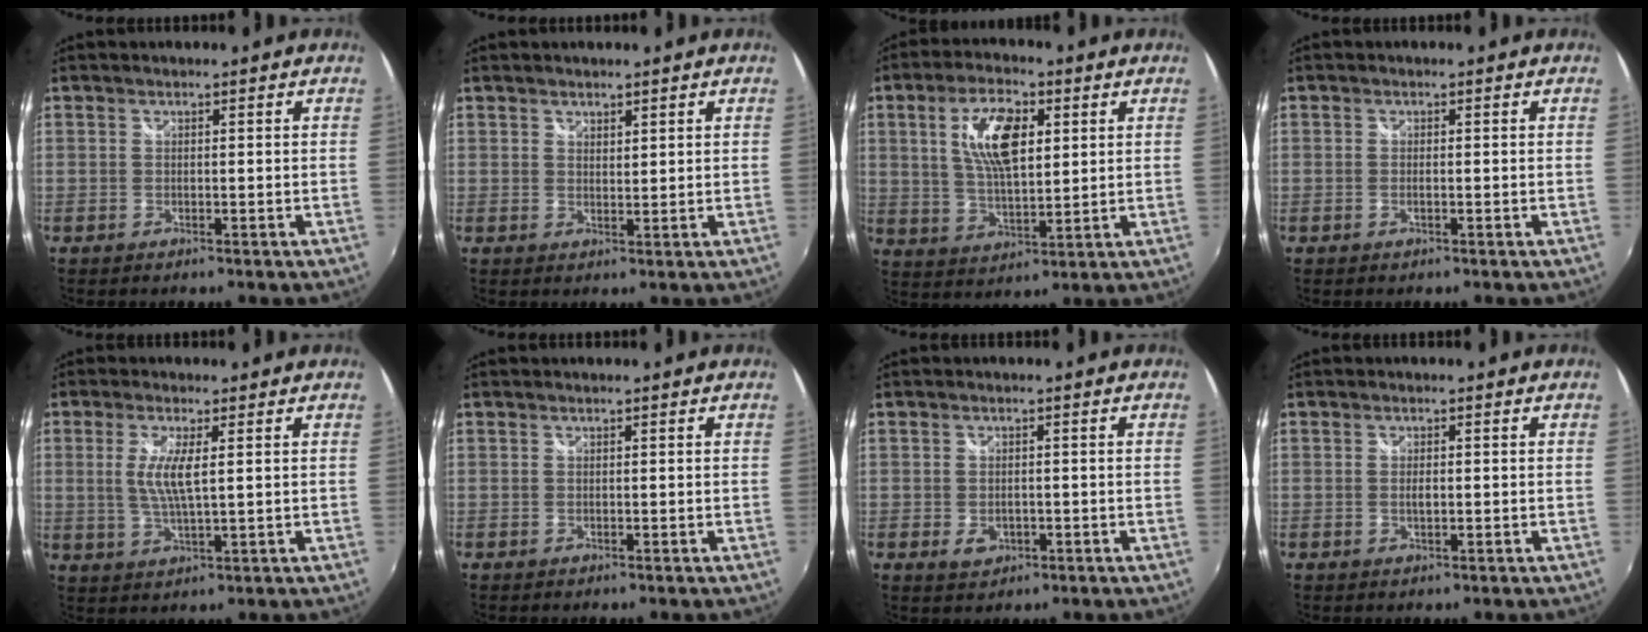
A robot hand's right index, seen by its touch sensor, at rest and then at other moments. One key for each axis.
{"total": 1.5, "fx": 1.3, "fy": 0.7, "fz": 0.4, "tx": -0.002, "ty": 0.000, "tz": 0.021}
{"total": 11.0, "fx": 3.3, "fy": 4.8, "fz": 9.4, "tx": -0.179, "ty": 0.010, "tz": 0.062}
{"total": 1.0, "fx": -0.3, "fy": 0.2, "fz": 1.0, "tx": -0.020, "ty": -0.001, "tz": -0.007}
{"total": 5.8, "fx": 1.0, "fy": 1.0, "fz": 5.6, "tx": -0.115, "ty": -0.005, "tz": 0.018}
{"total": 0.0}
{"total": 3.3, "fx": -1.1, "fy": 2.4, "fz": 2.1, "tx": -0.040, "ty": -0.005, "tz": -0.014}
{"total": 1.4, "fx": -0.2, "fy": 0.6, "fz": 1.3, "tx": -0.024, "ty": -0.001, "tz": -0.004}